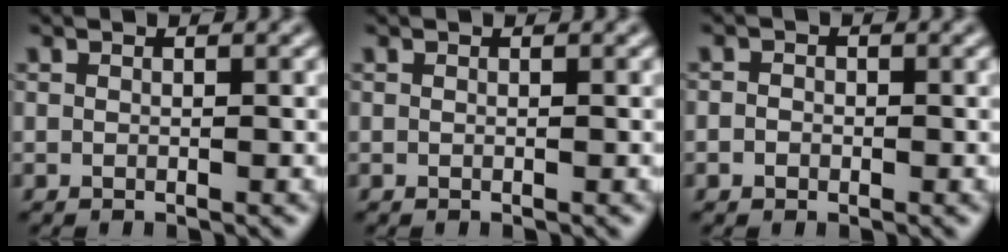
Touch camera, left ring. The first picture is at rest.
{"total": 0.0}
{"total": 1.1, "force": [-0.3, 1.0, 0.4], "torque": [0.000, -0.002, -0.012]}